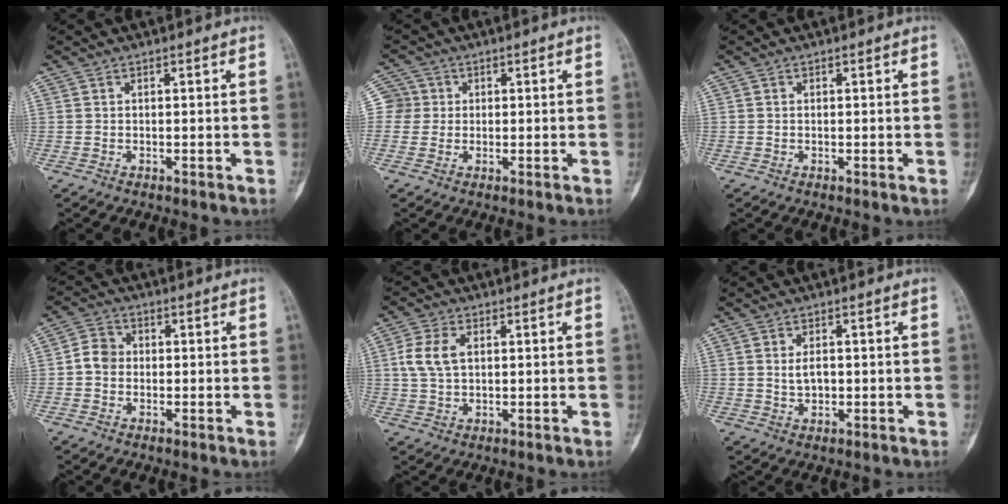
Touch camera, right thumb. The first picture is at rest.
{"total": 3.8, "force": [0.4, 3.8, 0.1], "torque": [0.024, 0.007, 0.000]}
{"total": 0.0}
{"total": 4.4, "force": [-0.3, 3.8, 2.2], "torque": [-0.030, 0.011, -0.013]}
{"total": 6.2, "force": [1.3, 3.9, 4.7], "torque": [-0.103, 0.007, 0.025]}
{"total": 2.8, "force": [0.2, 1.8, 2.1], "torque": [-0.028, -0.001, 0.008]}